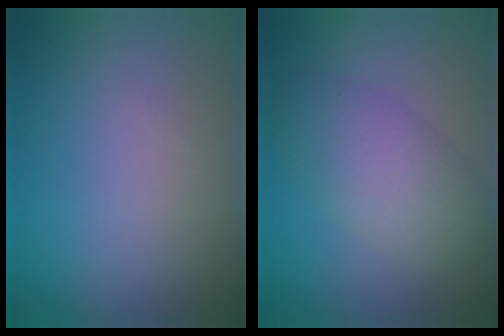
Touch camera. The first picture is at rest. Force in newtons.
{"total": 5.0, "press": 5.0, "slide": 0.2}